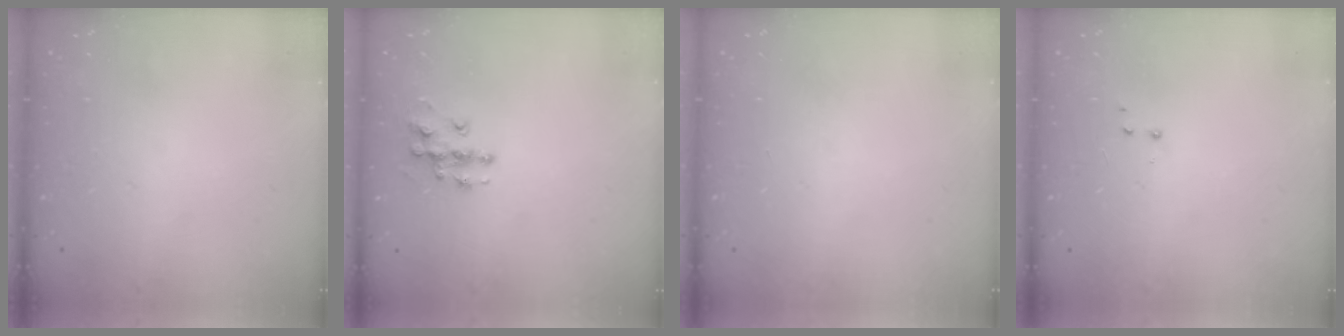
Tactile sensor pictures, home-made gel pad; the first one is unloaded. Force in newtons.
{"total": 8.5, "press": 8.5, "slide": 0.5}
{"total": 0.0}
{"total": 3.0, "press": 2.9, "slide": 0.7}